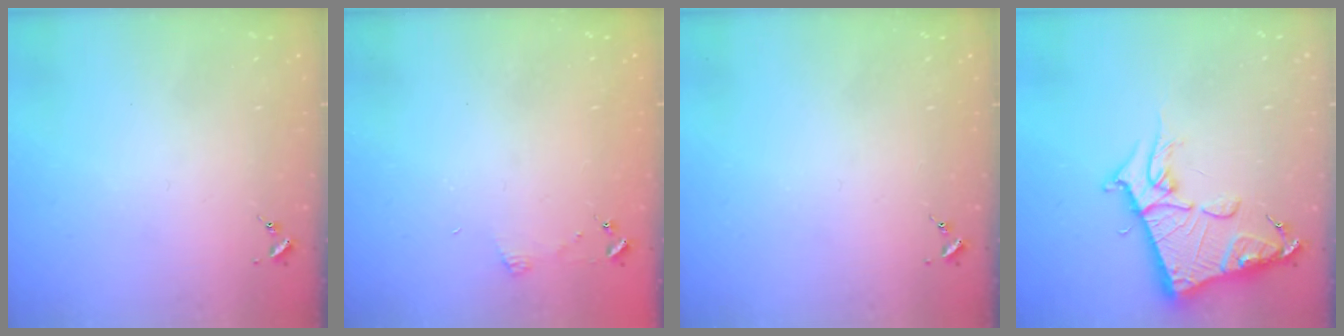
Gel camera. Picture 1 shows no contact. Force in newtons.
{"total": 3.9, "press": 3.9, "slide": 0.4}
{"total": 0.0}
{"total": 14.8, "press": 14.8, "slide": 1.5}